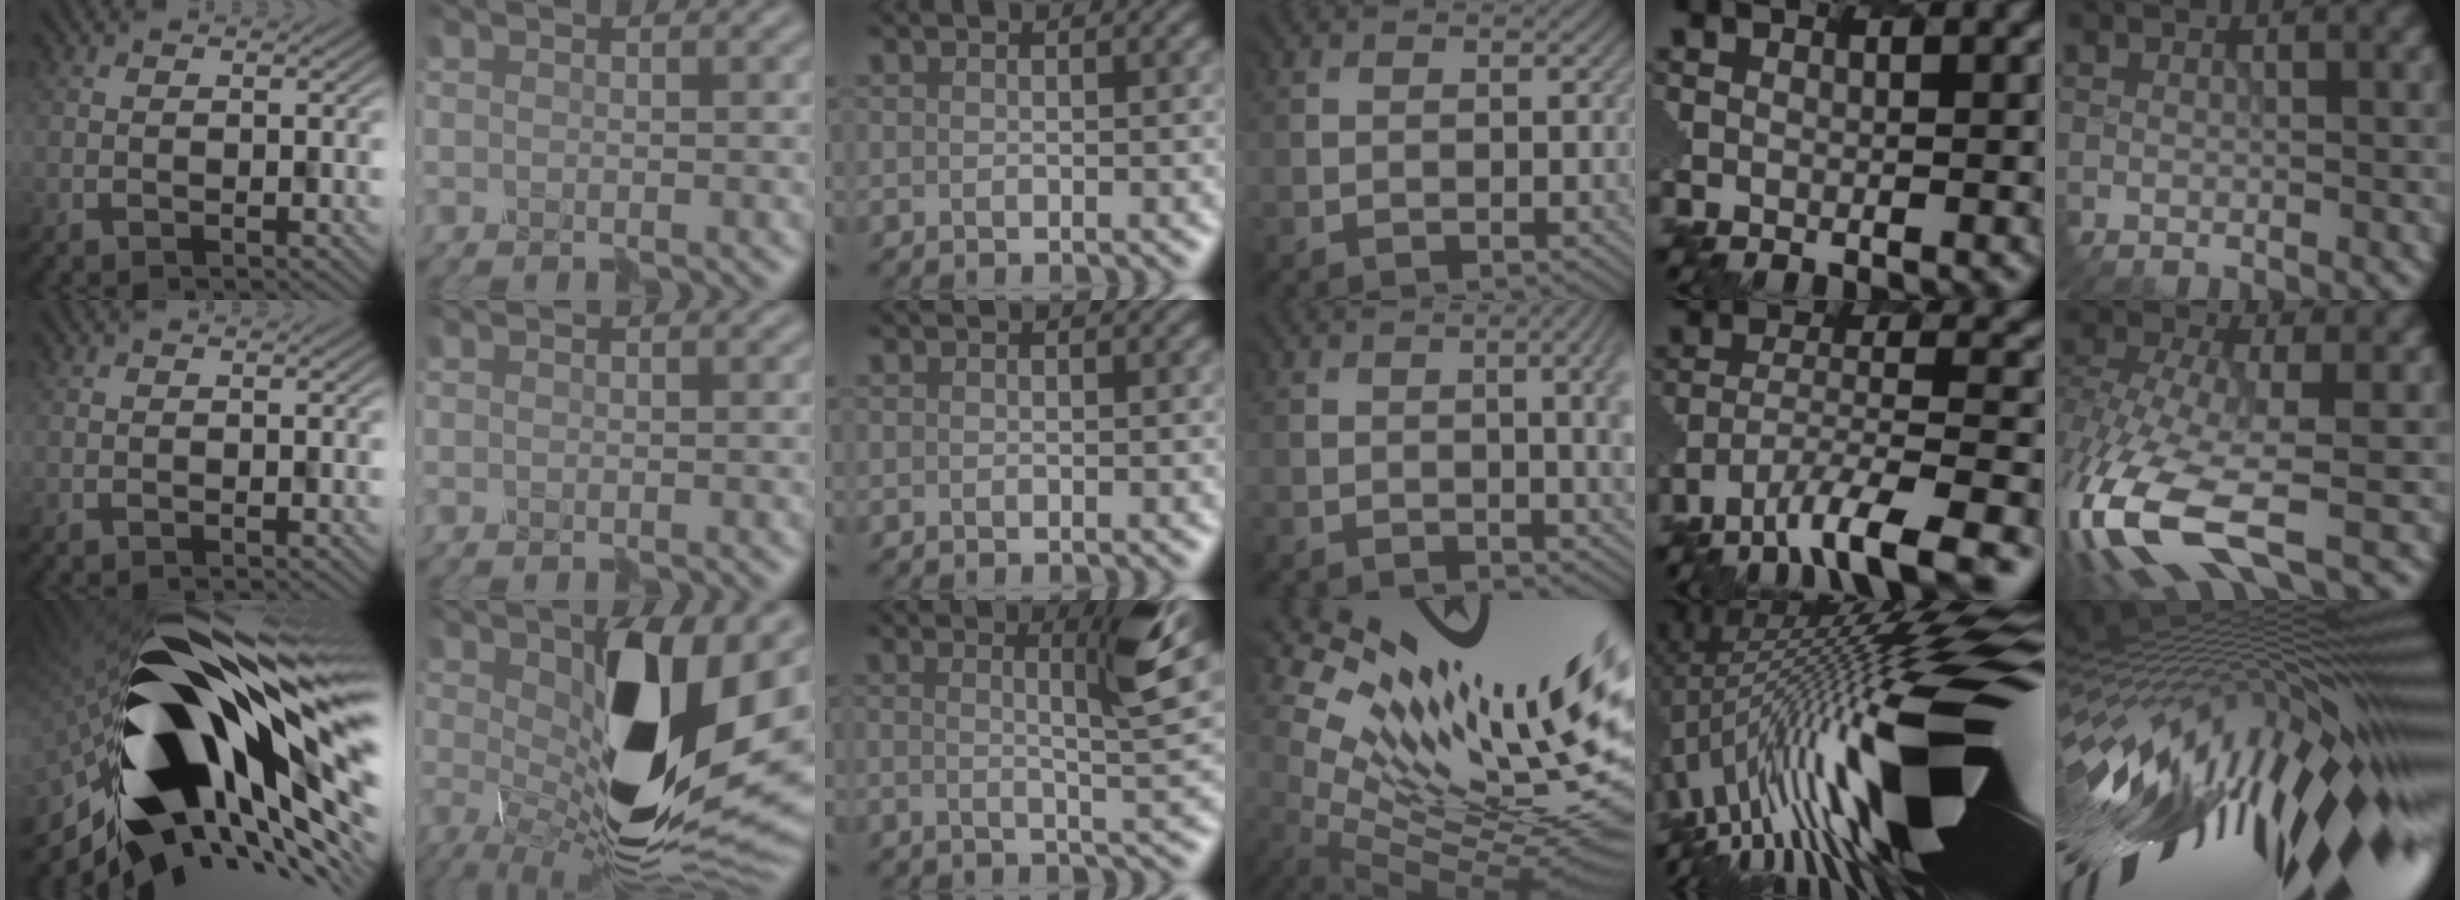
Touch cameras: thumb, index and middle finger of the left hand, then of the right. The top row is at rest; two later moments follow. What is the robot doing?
{"motion": "disassemble", "object": "hinged tin"}